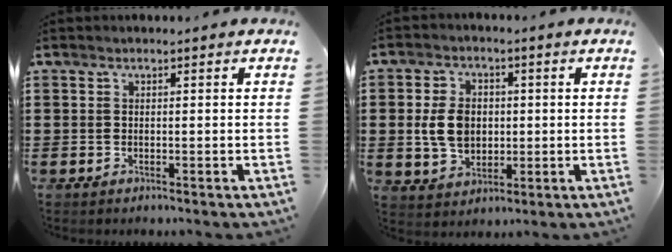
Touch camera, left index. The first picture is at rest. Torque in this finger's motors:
{"motor_torque": [1.07, 0.17, 0.44, 0.08]}